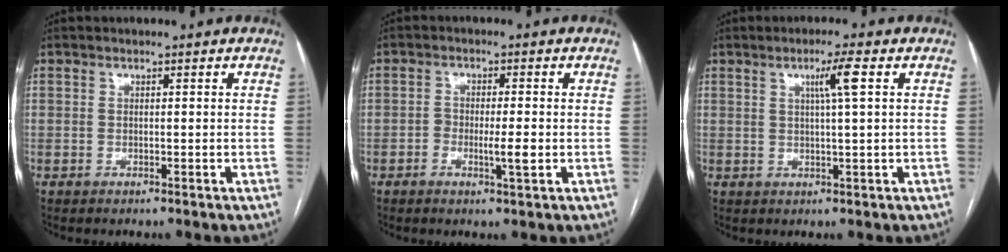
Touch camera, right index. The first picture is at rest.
{"total": 3.4, "force": [-0.9, 0.6, 3.2], "torque": [-0.054, 0.003, -0.012]}
{"total": 4.0, "force": [1.4, -0.6, 3.7], "torque": [-0.067, 0.000, 0.024]}